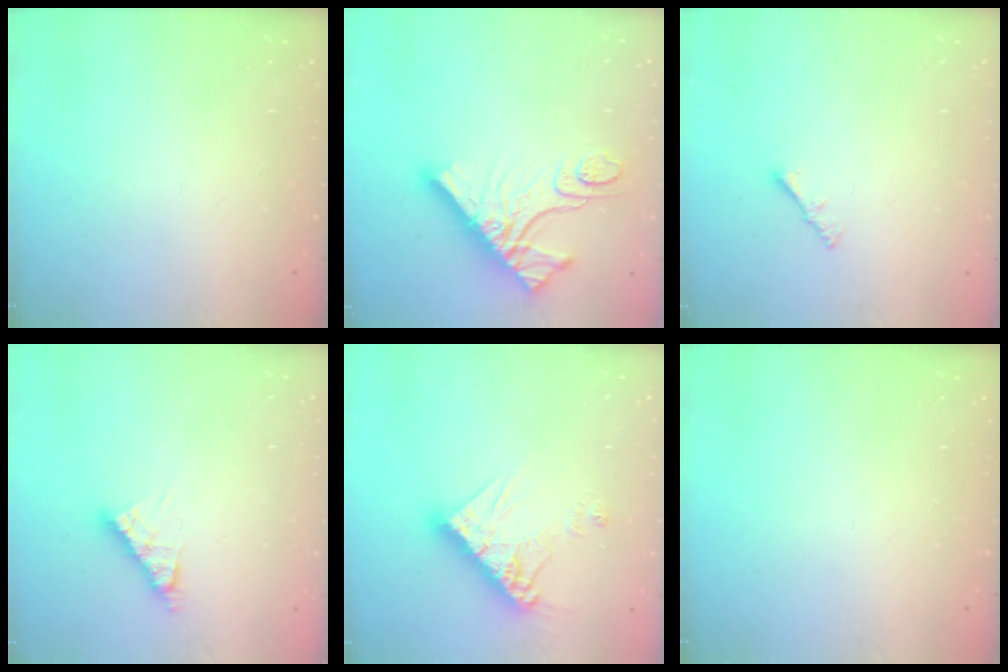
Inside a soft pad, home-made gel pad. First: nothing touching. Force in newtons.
{"total": 14.8, "press": 14.7, "slide": 1.5}
{"total": 1.6, "press": 1.5, "slide": 0.5}
{"total": 5.9, "press": 5.9, "slide": 0.5}
{"total": 13.1, "press": 13.0, "slide": 1.2}
{"total": 0.0}